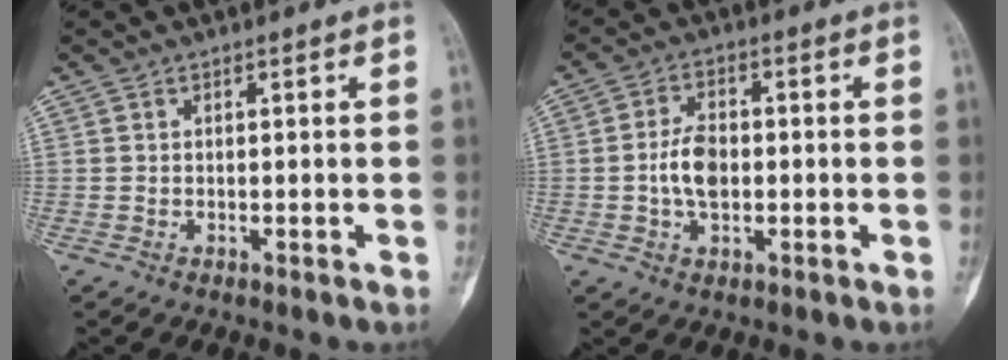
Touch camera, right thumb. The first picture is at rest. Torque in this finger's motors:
{"motor_torque": [-0.11, 0.15, 0.06, -0.06, 0.02]}